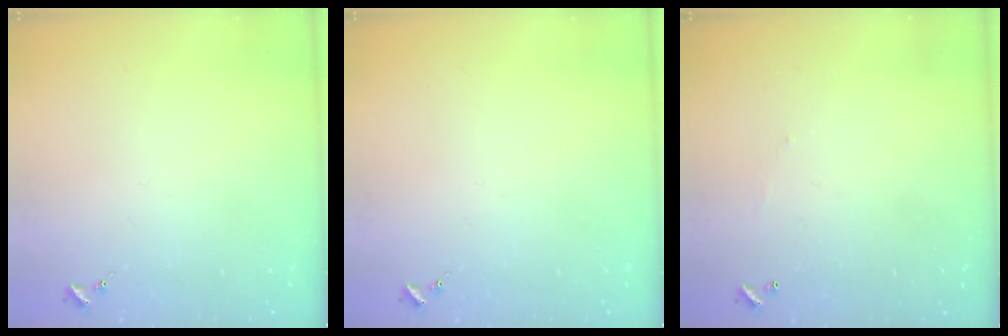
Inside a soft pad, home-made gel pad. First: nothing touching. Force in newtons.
{"total": 0.0}
{"total": 3.7, "press": 3.7, "slide": 0.2}